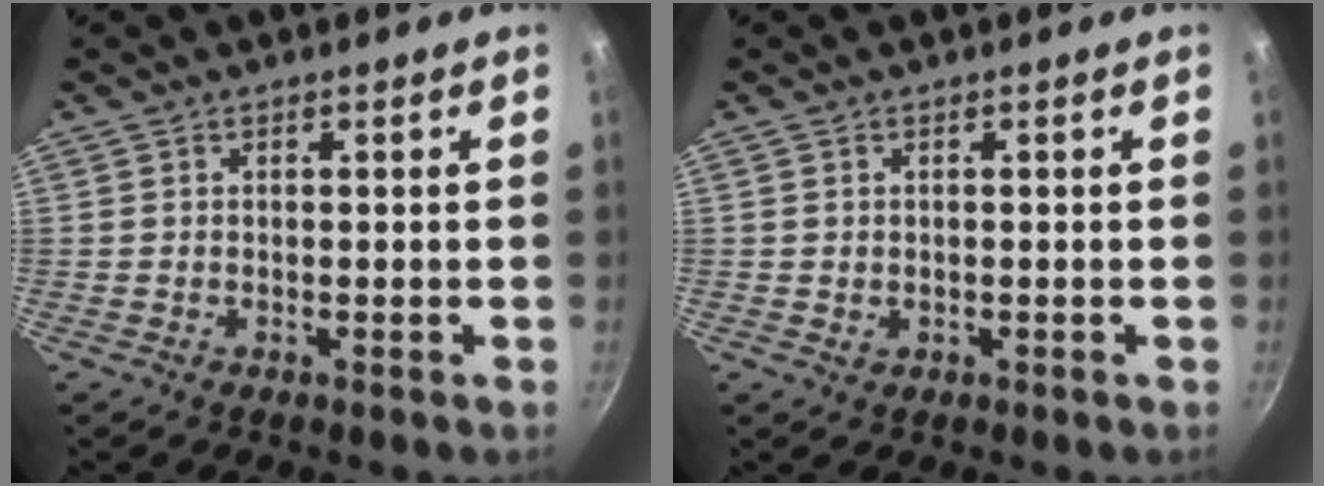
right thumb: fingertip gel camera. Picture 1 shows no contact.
{"total": 0.6, "force": [0.1, 0.6, 0.3], "torque": [-0.003, -0.003, 0.002]}